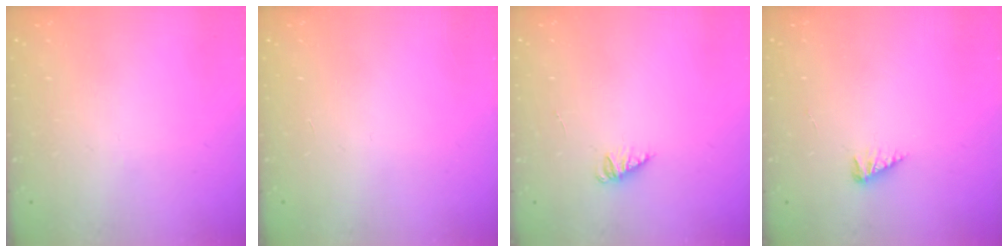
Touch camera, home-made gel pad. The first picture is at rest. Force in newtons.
{"total": 0.0}
{"total": 1.1, "press": 1.1, "slide": 0.2}
{"total": 3.1, "press": 3.1, "slide": 0.4}